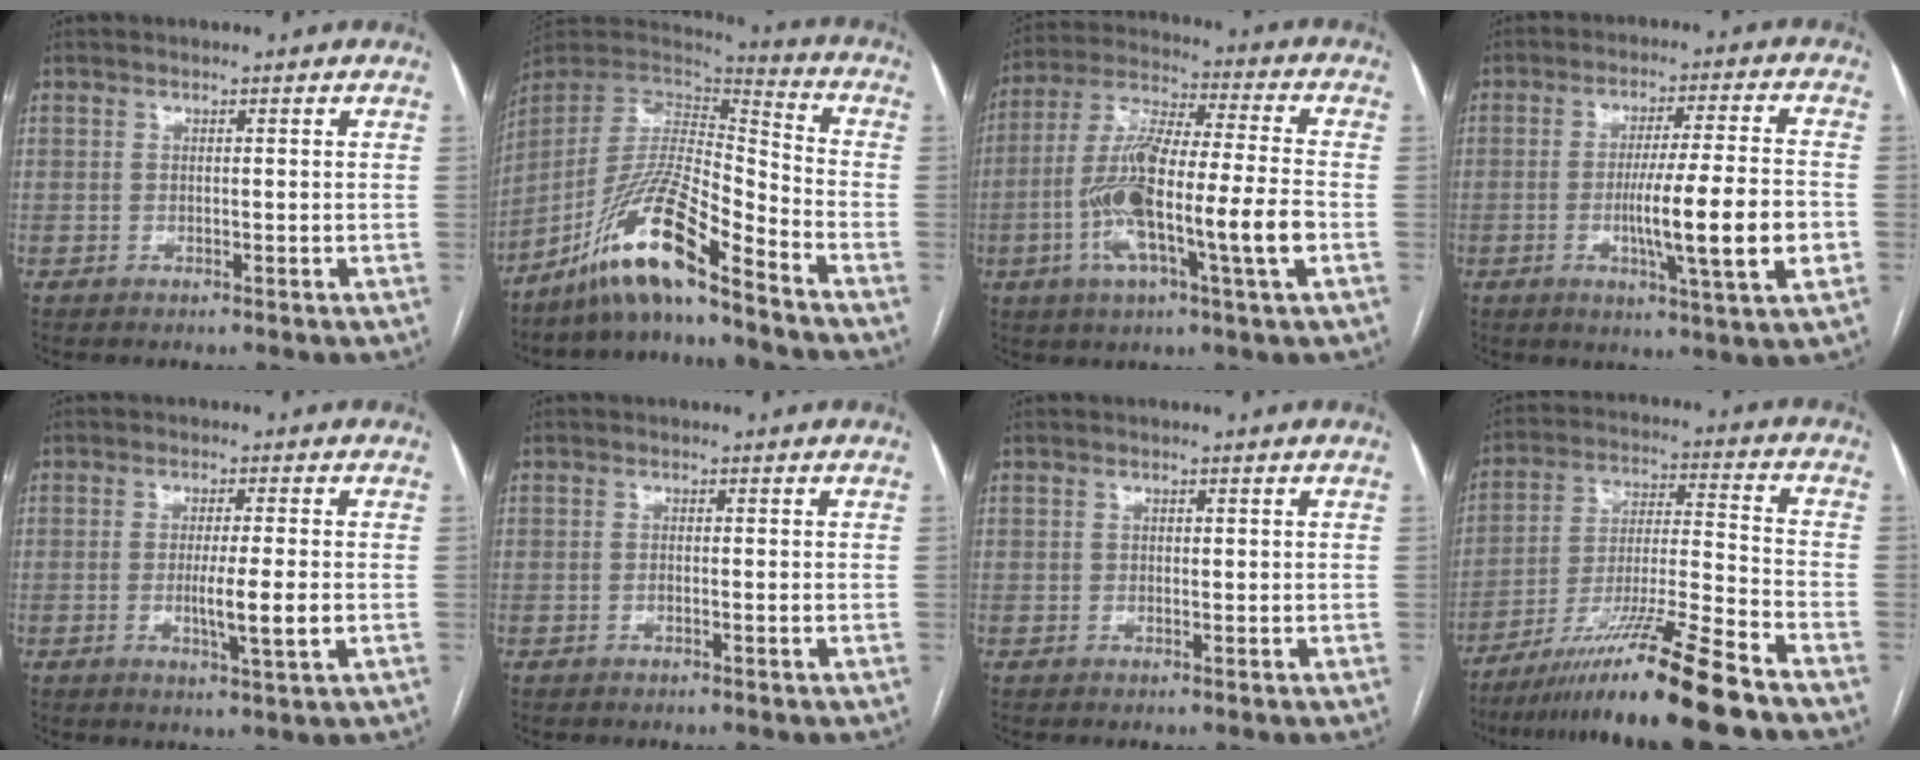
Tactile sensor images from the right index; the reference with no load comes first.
{"total": 14.5, "force": [-10.7, 1.4, 9.7], "torque": [-0.186, 0.005, -0.198]}
{"total": 16.8, "force": [-4.2, 1.3, 16.2], "torque": [-0.311, -0.001, -0.078]}
{"total": 12.8, "force": [-2.8, -0.2, 12.5], "torque": [-0.201, -0.010, -0.048]}
{"total": 6.3, "force": [-1.2, -0.3, 6.1], "torque": [-0.104, -0.013, -0.020]}
{"total": 1.0, "force": [-0.2, 0.2, 0.9], "torque": [-0.017, -0.001, -0.003]}
{"total": 0.6, "force": [0.1, 0.3, 0.4], "torque": [-0.006, 0.000, 0.002]}
{"total": 17.2, "force": [-13.4, -1.7, 10.7], "torque": [-0.196, -0.026, -0.232]}